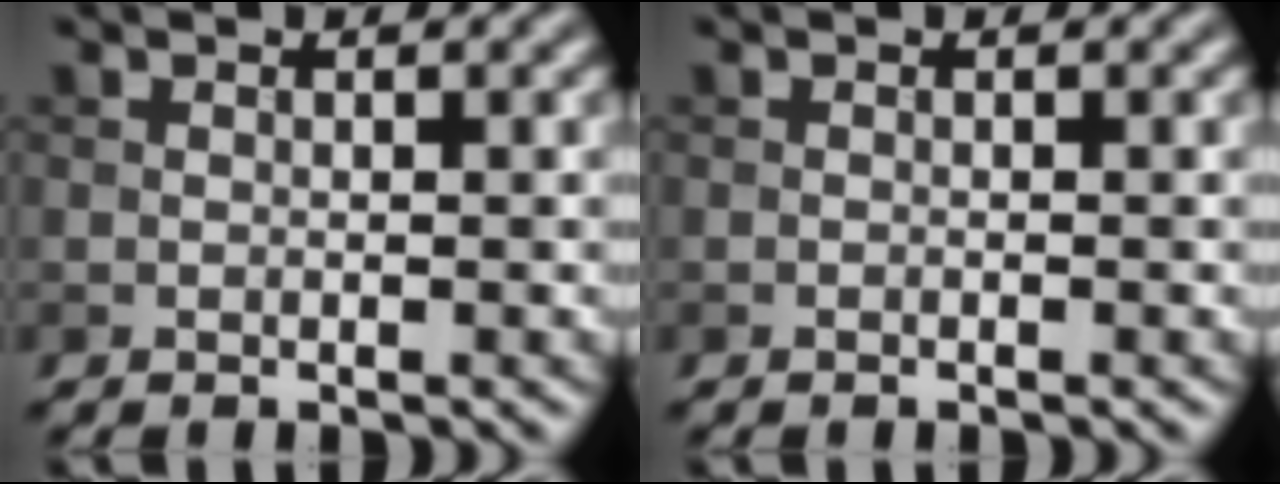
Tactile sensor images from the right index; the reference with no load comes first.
{"total": 0.0}